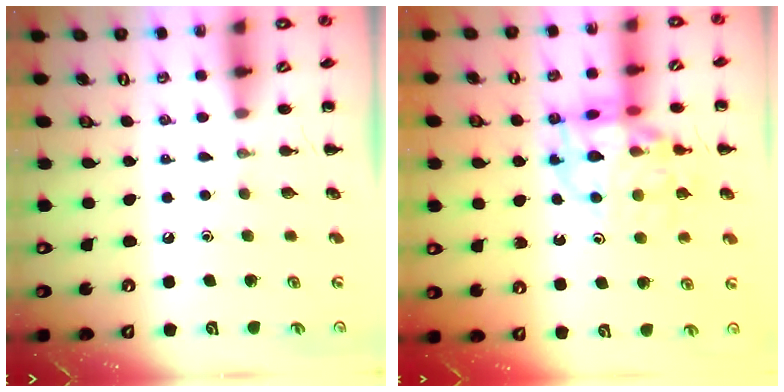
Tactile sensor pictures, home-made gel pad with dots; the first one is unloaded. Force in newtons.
{"total": 14.4, "press": 14.2, "slide": 2.6}